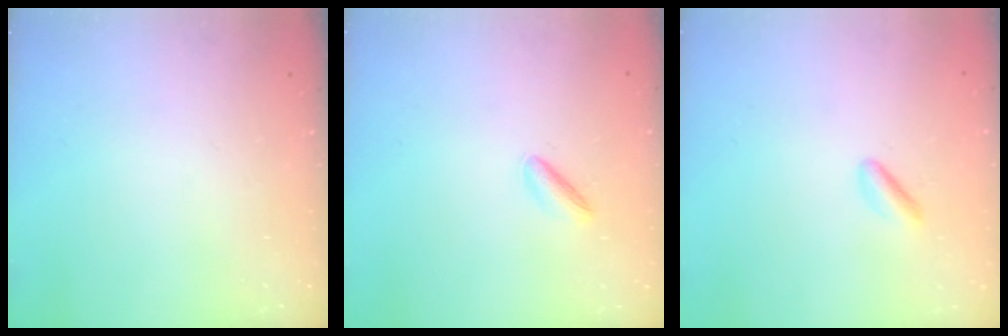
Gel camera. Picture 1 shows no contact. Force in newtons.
{"total": 3.1, "press": 3.1, "slide": 0.4}
{"total": 1.8, "press": 1.6, "slide": 0.8}